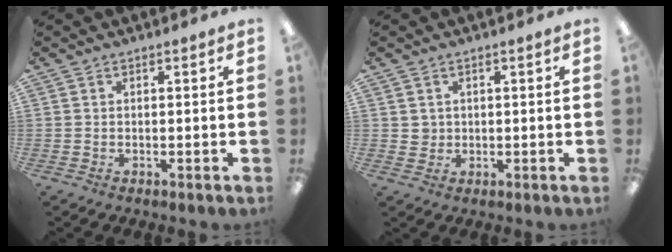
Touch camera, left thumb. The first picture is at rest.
{"total": 2.0, "force": [1.0, 1.7, 0.2], "torque": [-0.007, 0.003, 0.018]}